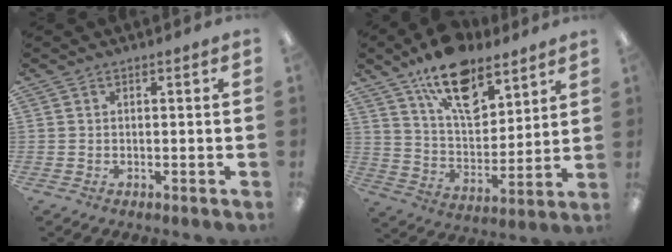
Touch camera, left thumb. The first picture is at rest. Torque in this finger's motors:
{"motor_torque": [0.67, 0.23, 1.52, -1.25, 0.19]}